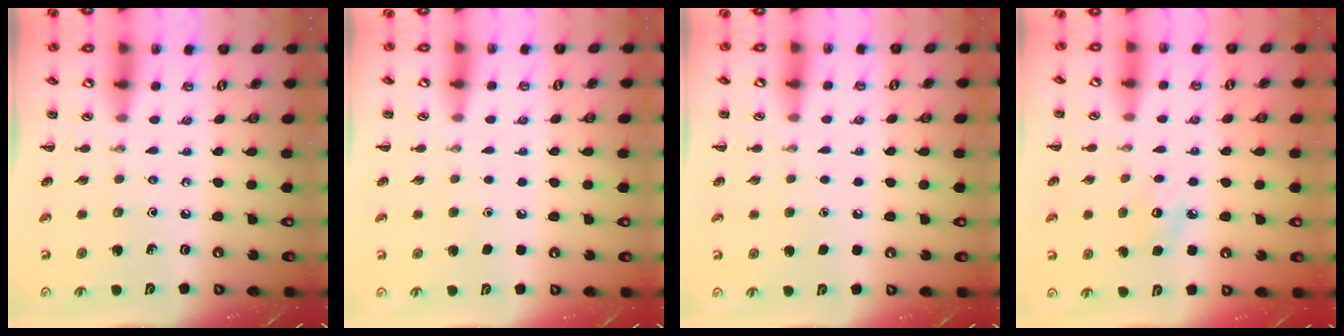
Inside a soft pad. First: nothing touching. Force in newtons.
{"total": 1.6, "press": 1.6, "slide": 0.1}
{"total": 1.9, "press": 1.9, "slide": 0.2}
{"total": 7.3, "press": 7.0, "slide": 2.0}